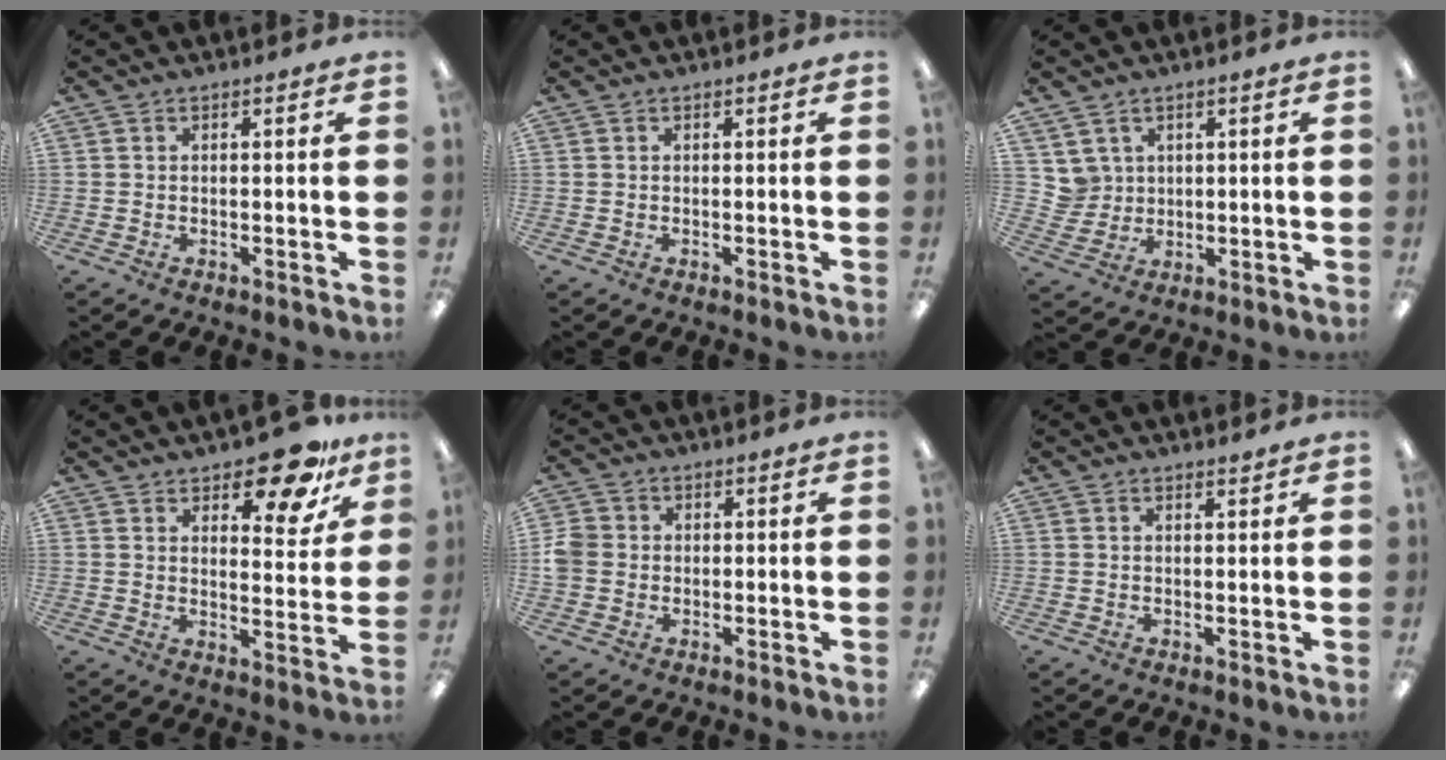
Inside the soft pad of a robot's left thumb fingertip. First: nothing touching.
{"total": 0.0}
{"total": 5.1, "force": [2.7, 4.3, -0.2], "torque": [-0.004, -0.009, 0.051]}
{"total": 12.9, "force": [9.7, 5.1, 6.9], "torque": [-0.073, -0.067, 0.164]}
{"total": 4.5, "force": [-0.2, 4.2, 1.6], "torque": [-0.040, 0.010, -0.003]}
{"total": 1.2, "force": [1.1, 0.3, 0.3], "torque": [0.002, -0.005, 0.019]}